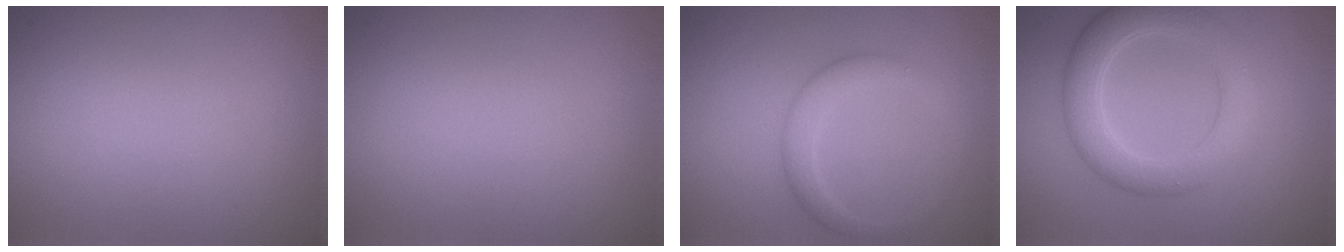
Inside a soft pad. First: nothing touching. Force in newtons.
{"total": 0.0}
{"total": 2.5, "press": 2.5, "slide": 0.1}
{"total": 5.0, "press": 5.0, "slide": 0.1}